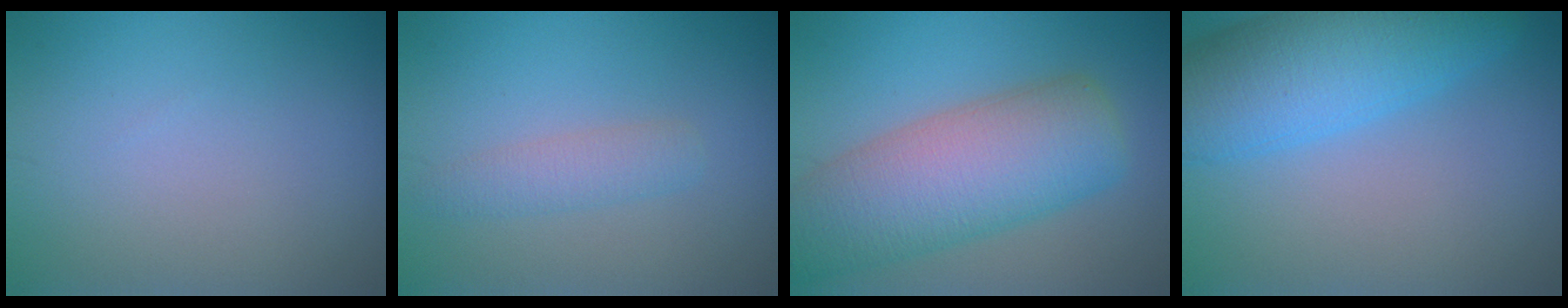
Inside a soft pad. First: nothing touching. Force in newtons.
{"total": 2.2, "press": 2.2, "slide": 0.1}
{"total": 10.4, "press": 10.4, "slide": 0.4}
{"total": 9.1, "press": 9.1, "slide": 0.5}